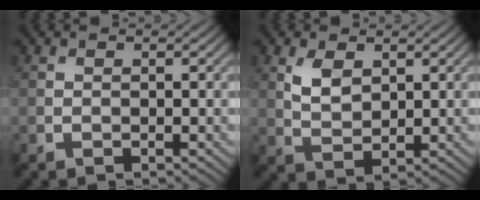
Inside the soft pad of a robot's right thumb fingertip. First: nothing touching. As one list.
[{"total": 3.8, "force": [1.6, 2.1, 2.7], "torque": [-0.064, -0.002, 0.036]}]